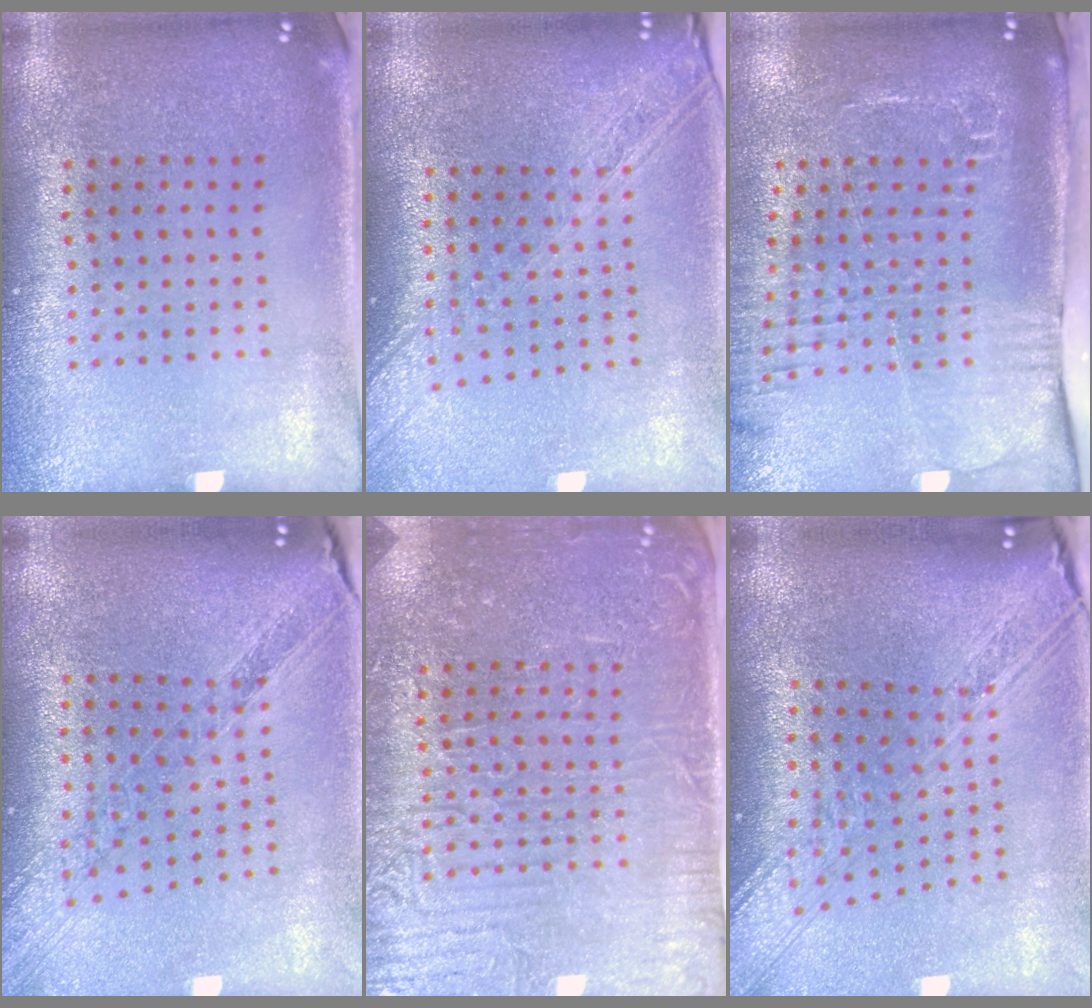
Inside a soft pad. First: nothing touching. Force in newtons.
{"total": 2.2, "press": 1.9, "slide": 1.2}
{"total": 2.6, "press": 2.0, "slide": 1.7}
{"total": 1.3, "press": 1.3, "slide": 0.4}
{"total": 4.8, "press": 4.5, "slide": 1.7}
{"total": 3.5, "press": 2.7, "slide": 2.3}